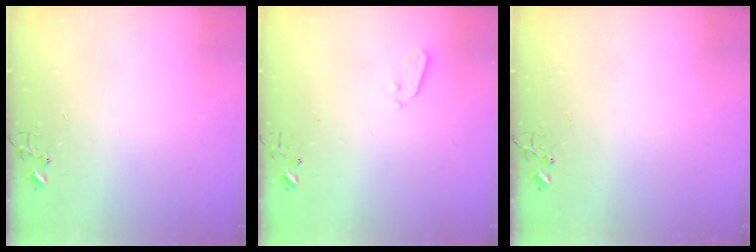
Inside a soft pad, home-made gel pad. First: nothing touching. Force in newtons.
{"total": 3.7, "press": 3.7, "slide": 0.1}
{"total": 0.0}